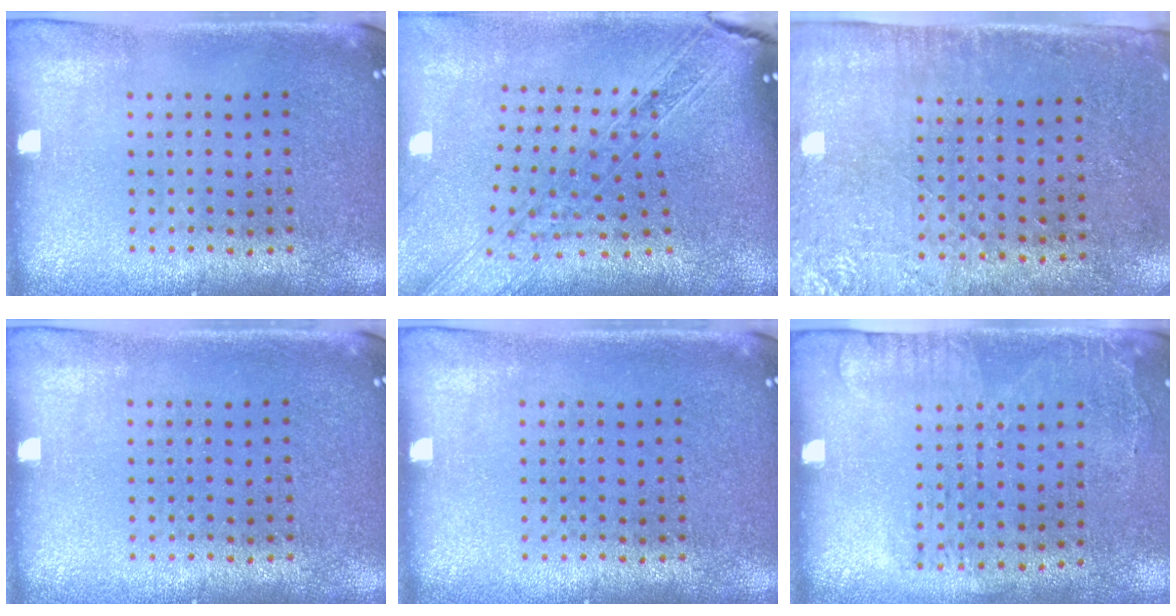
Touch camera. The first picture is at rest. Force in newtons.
{"total": 2.4, "press": 2.0, "slide": 1.3}
{"total": 2.8, "press": 2.3, "slide": 1.6}
{"total": 0.0}
{"total": 0.0}
{"total": 1.7, "press": 1.2, "slide": 1.2}